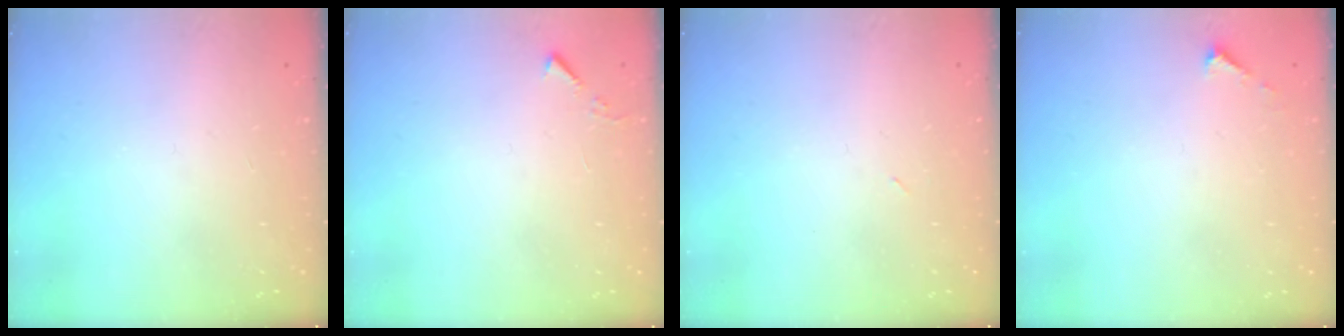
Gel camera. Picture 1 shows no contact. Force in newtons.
{"total": 4.0, "press": 3.9, "slide": 0.5}
{"total": 2.4, "press": 2.3, "slide": 0.8}
{"total": 2.1, "press": 2.1, "slide": 0.2}